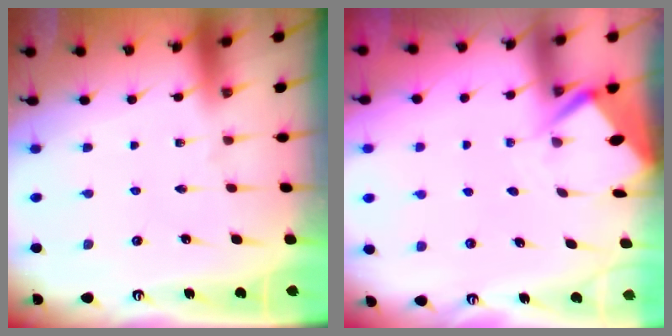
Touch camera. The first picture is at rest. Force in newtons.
{"total": 3.6, "press": 3.6, "slide": 0.3}